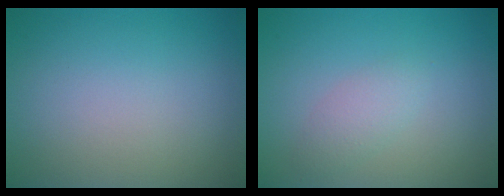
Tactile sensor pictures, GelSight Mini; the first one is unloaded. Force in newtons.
{"total": 1.7, "press": 1.7, "slide": 0.0}